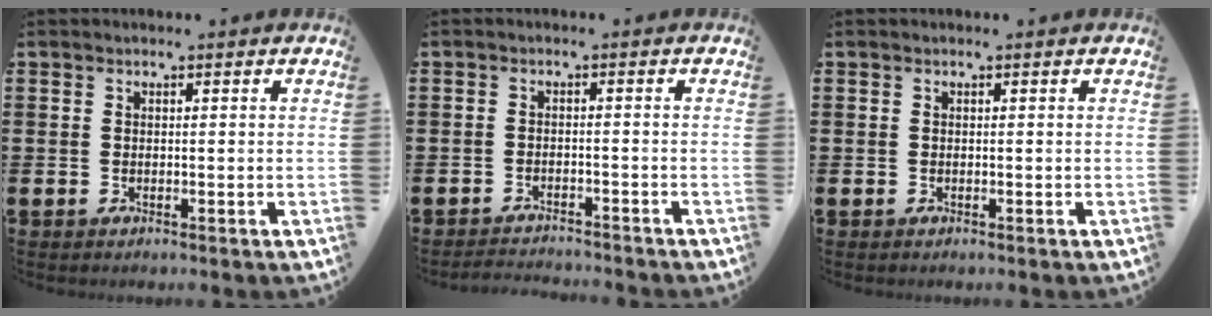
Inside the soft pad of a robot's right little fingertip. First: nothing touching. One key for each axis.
{"total": 1.9, "fx": -1.8, "fy": -0.1, "fz": 0.0, "tx": -0.003, "ty": 0.003, "tz": -0.039}
{"total": 0.0}